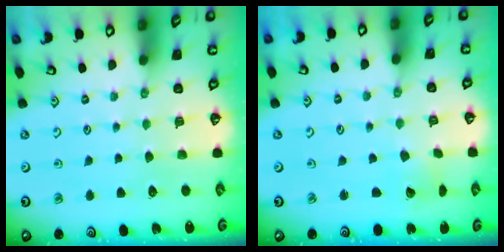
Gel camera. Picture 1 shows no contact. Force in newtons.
{"total": 2.6, "press": 2.6, "slide": 0.3}